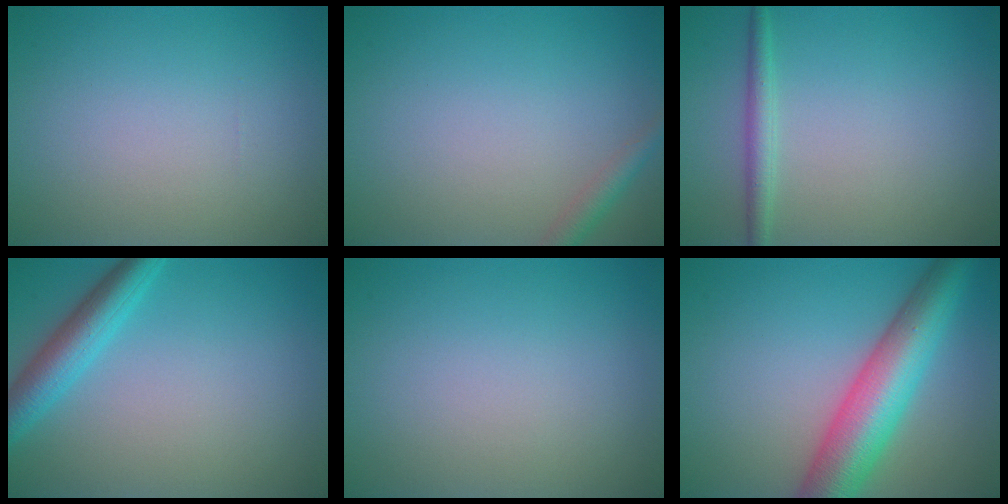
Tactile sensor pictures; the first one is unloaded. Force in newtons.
{"total": 1.6, "press": 1.6, "slide": 0.1}
{"total": 1.8, "press": 1.8, "slide": 0.1}
{"total": 3.9, "press": 3.9, "slide": 0.1}
{"total": 0.0}
{"total": 8.6, "press": 8.6, "slide": 0.4}